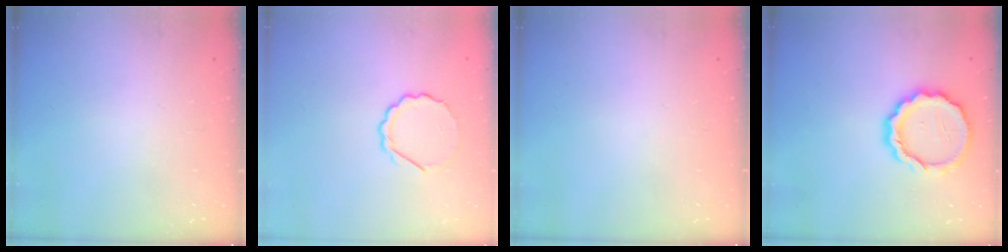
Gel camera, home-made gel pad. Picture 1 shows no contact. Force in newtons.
{"total": 5.4, "press": 5.2, "slide": 1.3}
{"total": 0.0}
{"total": 13.2, "press": 13.0, "slide": 2.7}